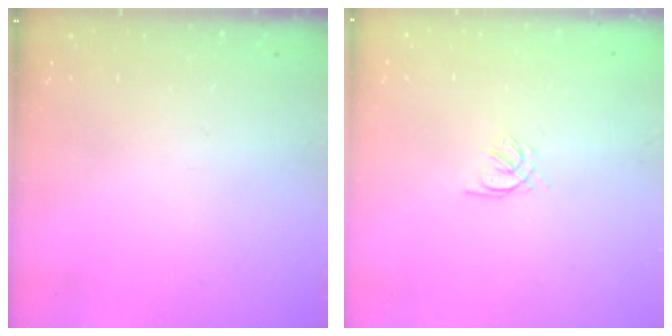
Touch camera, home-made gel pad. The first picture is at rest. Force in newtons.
{"total": 2.1, "press": 2.1, "slide": 0.1}